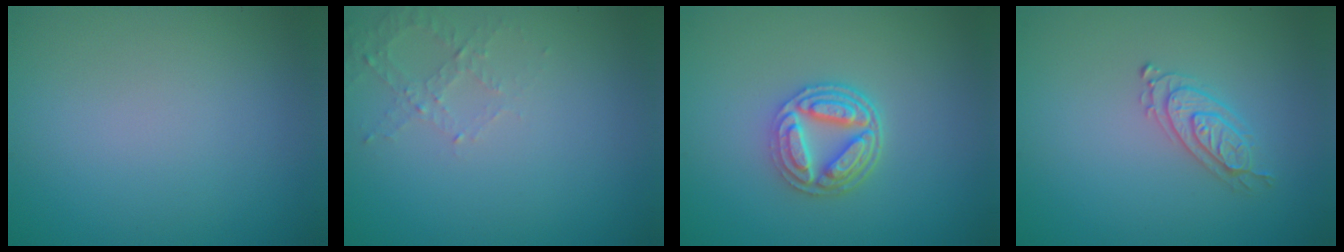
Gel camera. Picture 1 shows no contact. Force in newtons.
{"total": 1.8, "press": 1.7, "slide": 0.5}
{"total": 4.8, "press": 3.8, "slide": 2.9}
{"total": 2.1, "press": 2.1, "slide": 0.4}